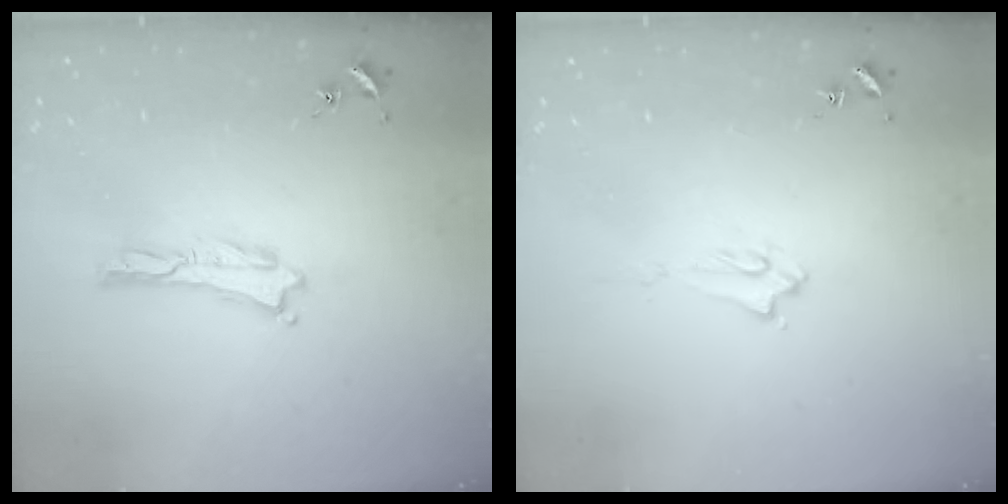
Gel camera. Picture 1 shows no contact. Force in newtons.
{"total": 1.9, "press": 1.8, "slide": 0.4}